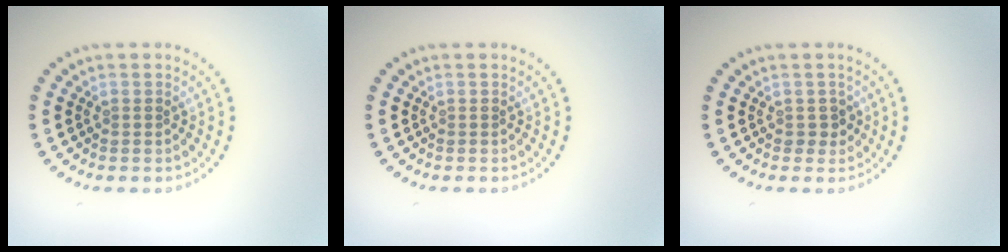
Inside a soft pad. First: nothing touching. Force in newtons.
{"total": 0.0}
{"total": 1.1, "press": 1.0, "slide": 0.6}